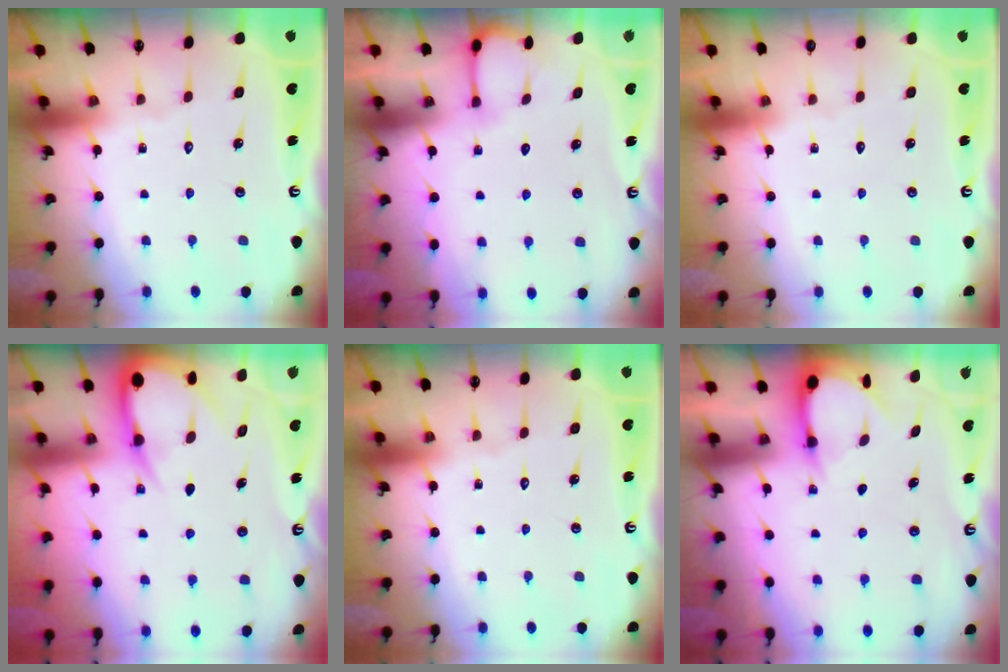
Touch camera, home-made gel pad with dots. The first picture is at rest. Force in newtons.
{"total": 2.6, "press": 2.6, "slide": 0.3}
{"total": 0.0}
{"total": 6.9, "press": 6.8, "slide": 0.6}
{"total": 0.0}
{"total": 3.3, "press": 3.3, "slide": 0.4}